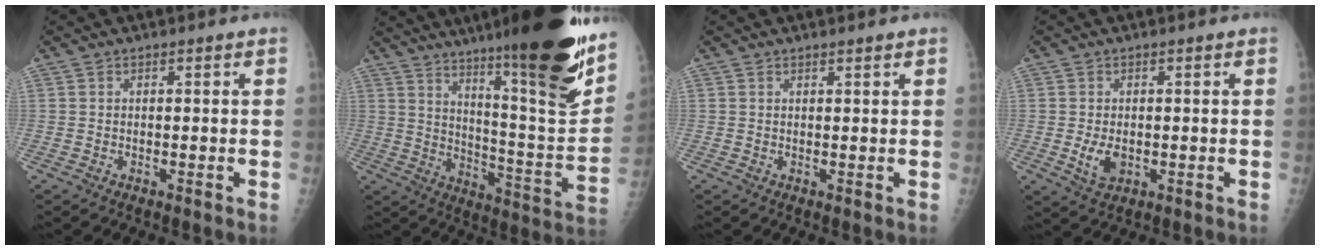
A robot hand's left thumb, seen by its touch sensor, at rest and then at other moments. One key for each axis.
{"total": 26.9, "fx": 17.9, "fy": 3.4, "fz": 19.8, "tx": -0.276, "ty": -0.094, "tz": 0.270}
{"total": 0.8, "fx": 0.7, "fy": 0.1, "fz": 0.4, "tx": -0.006, "ty": -0.005, "tz": 0.012}
{"total": 4.1, "fx": -0.6, "fy": 2.6, "fz": 3.1, "tx": -0.055, "ty": -0.007, "tz": -0.003}